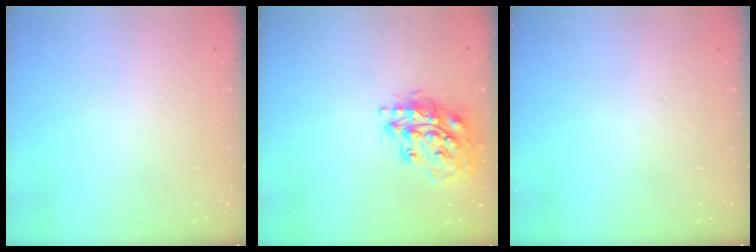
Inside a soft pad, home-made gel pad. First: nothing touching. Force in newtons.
{"total": 17.9, "press": 17.8, "slide": 2.5}
{"total": 0.0}